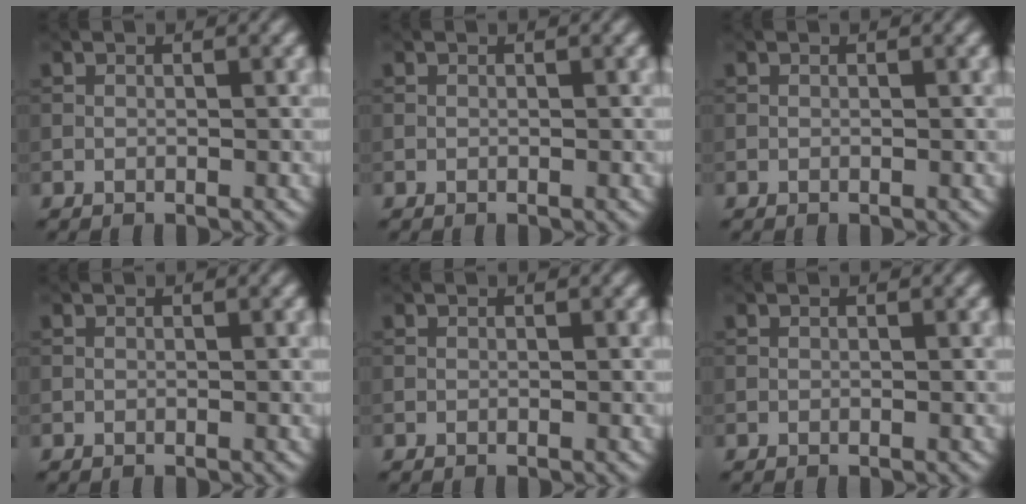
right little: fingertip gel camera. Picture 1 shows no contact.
{"total": 0.0}
{"total": 0.0}
{"total": 0.0}
{"total": 0.0}
{"total": 0.0}